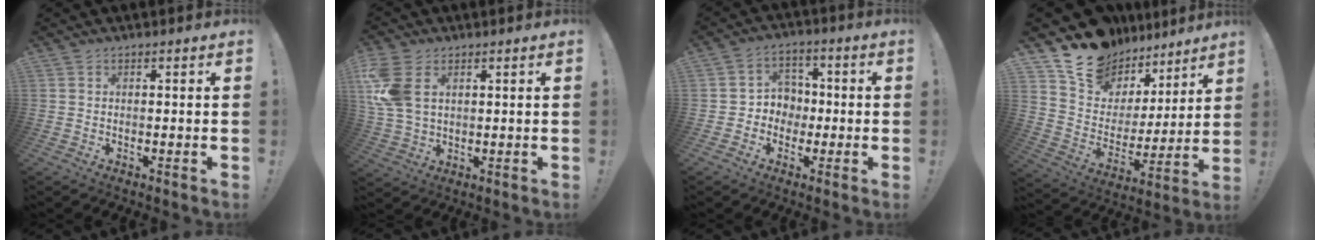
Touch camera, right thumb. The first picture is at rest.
{"total": 11.2, "force": [3.8, 7.2, 7.6], "torque": [-0.161, -0.004, 0.077]}
{"total": 6.9, "force": [-1.4, 6.6, 1.3], "torque": [-0.016, 0.018, -0.022]}
{"total": 16.0, "force": [13.1, 8.6, 3.3], "torque": [-0.063, -0.104, 0.250]}